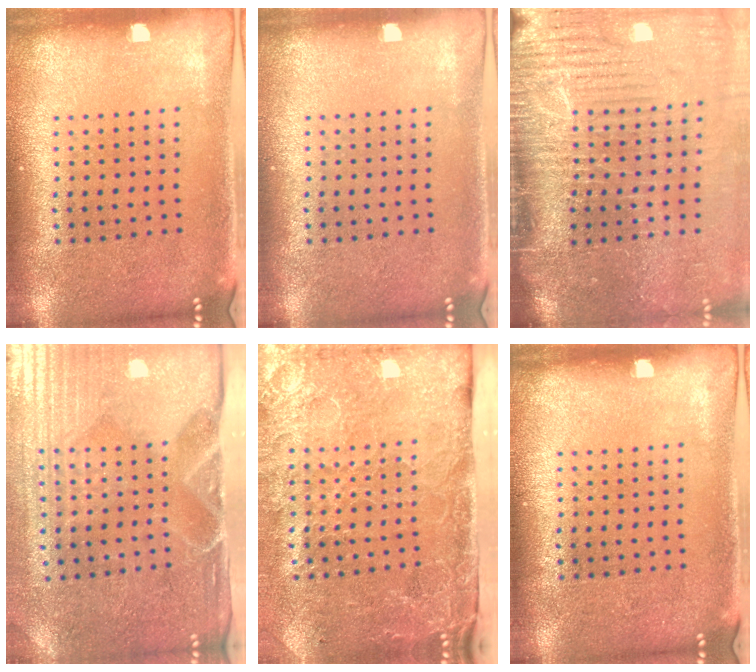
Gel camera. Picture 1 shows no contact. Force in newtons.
{"total": 0.0}
{"total": 4.8, "press": 4.0, "slide": 2.7}
{"total": 4.7, "press": 4.1, "slide": 2.4}
{"total": 4.7, "press": 3.7, "slide": 3.0}
{"total": 0.0}